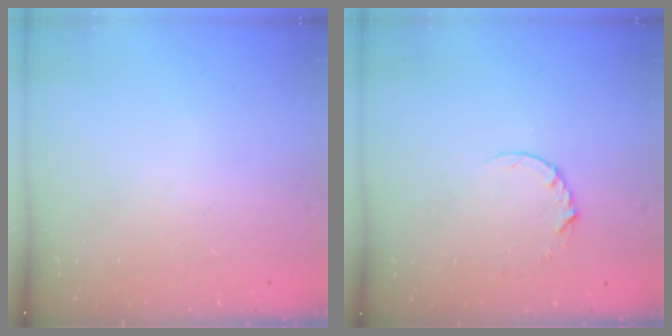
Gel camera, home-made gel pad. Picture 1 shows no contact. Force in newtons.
{"total": 3.7, "press": 3.7, "slide": 0.5}